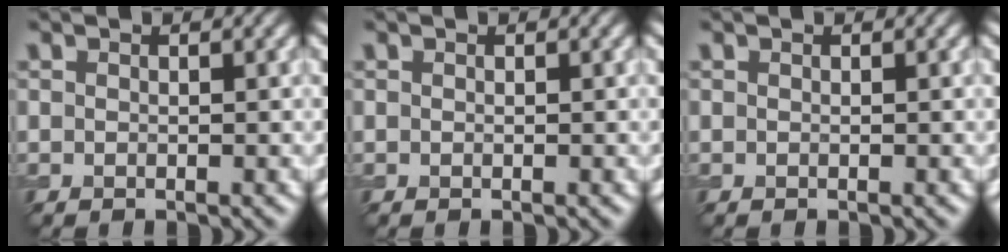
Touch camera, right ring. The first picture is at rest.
{"total": 0.0}
{"total": 0.0}